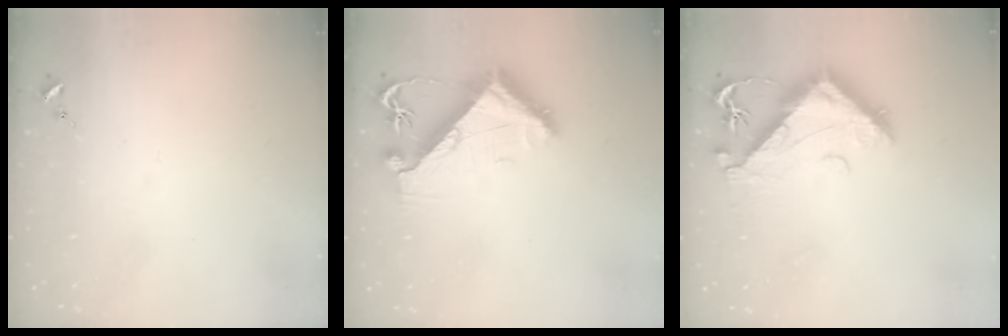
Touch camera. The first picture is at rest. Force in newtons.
{"total": 10.3, "press": 10.2, "slide": 1.5}
{"total": 12.3, "press": 12.2, "slide": 1.5}